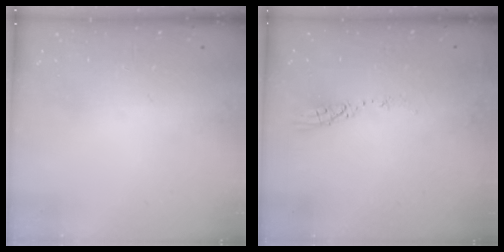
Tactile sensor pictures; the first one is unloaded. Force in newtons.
{"total": 3.6, "press": 3.6, "slide": 0.3}